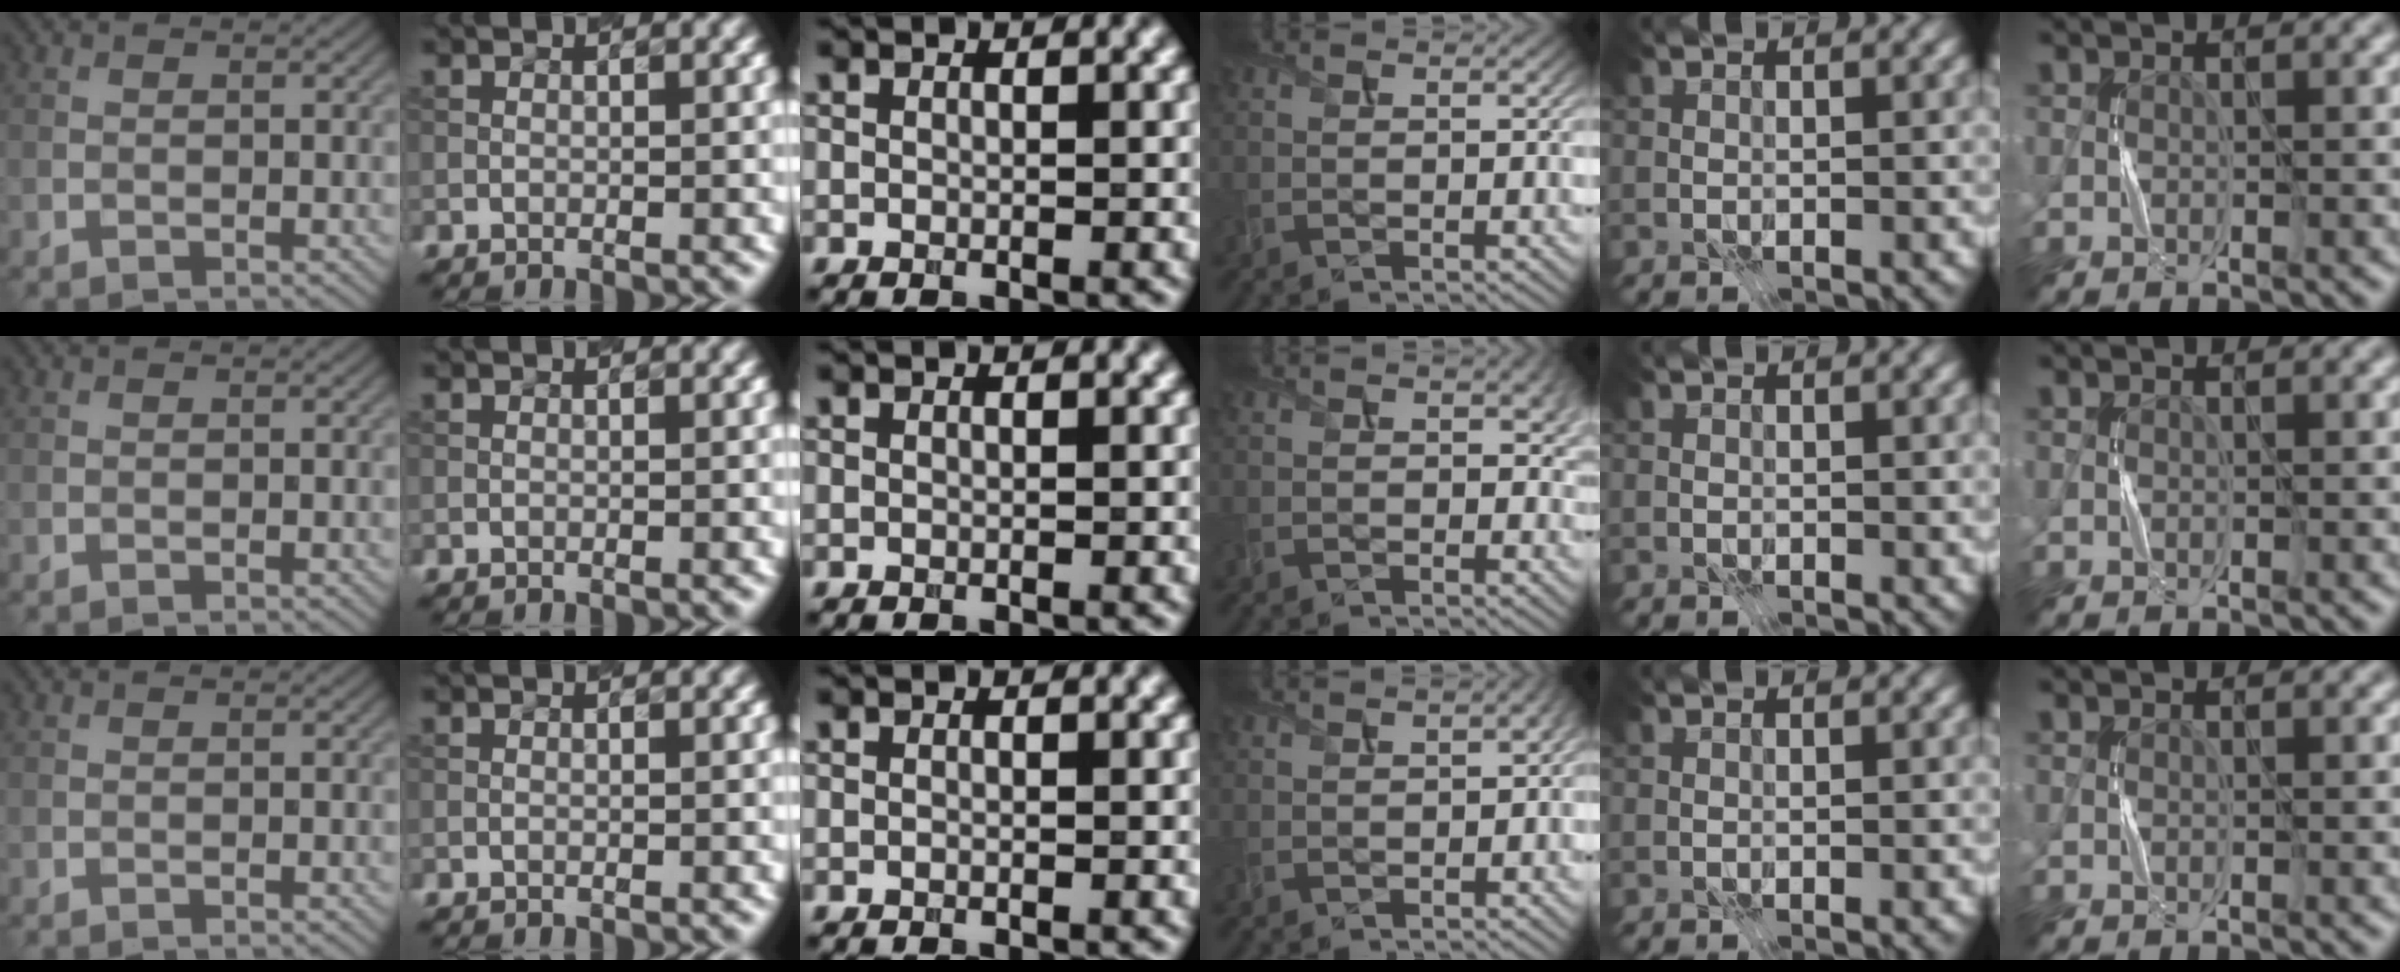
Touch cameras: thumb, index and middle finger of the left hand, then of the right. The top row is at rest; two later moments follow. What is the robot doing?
{"motion": "press", "object": "syringe"}